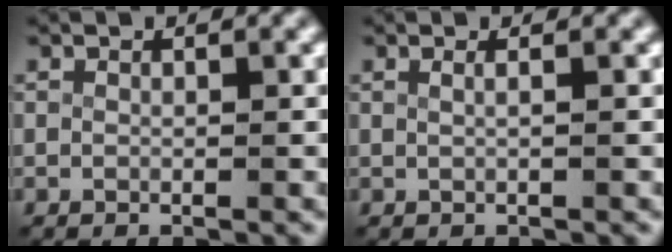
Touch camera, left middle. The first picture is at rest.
{"total": 0.7, "force": [0.1, -0.2, 0.7], "torque": [-0.014, -0.002, 0.004]}